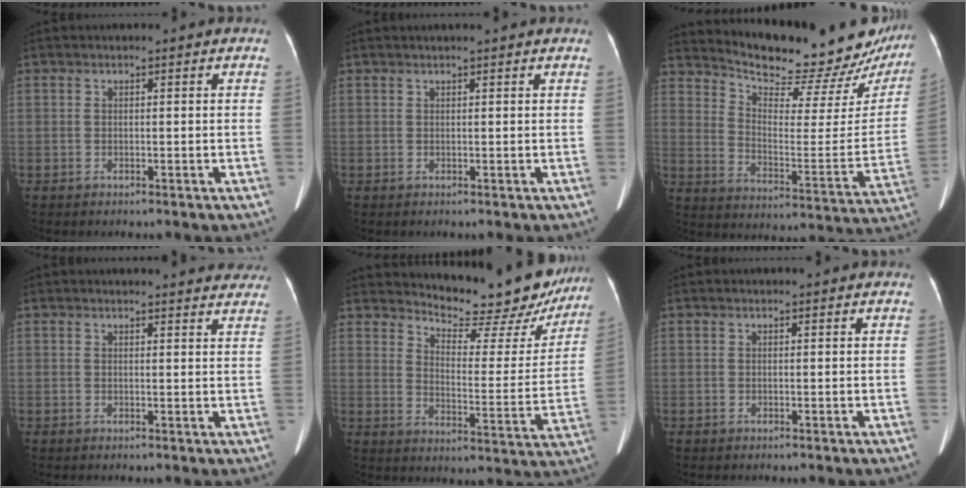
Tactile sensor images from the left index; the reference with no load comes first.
{"total": 3.3, "force": [2.9, -0.1, 1.5], "torque": [-0.017, 0.027, 0.036]}
{"total": 21.9, "force": [20.5, 4.6, 6.2], "torque": [-0.093, -0.070, 0.271]}
{"total": 10.2, "force": [9.9, 1.7, 2.3], "torque": [-0.005, -0.009, 0.088]}
{"total": 16.9, "force": [15.6, 4.6, 4.7], "torque": [-0.055, -0.045, 0.186]}
{"total": 0.0}